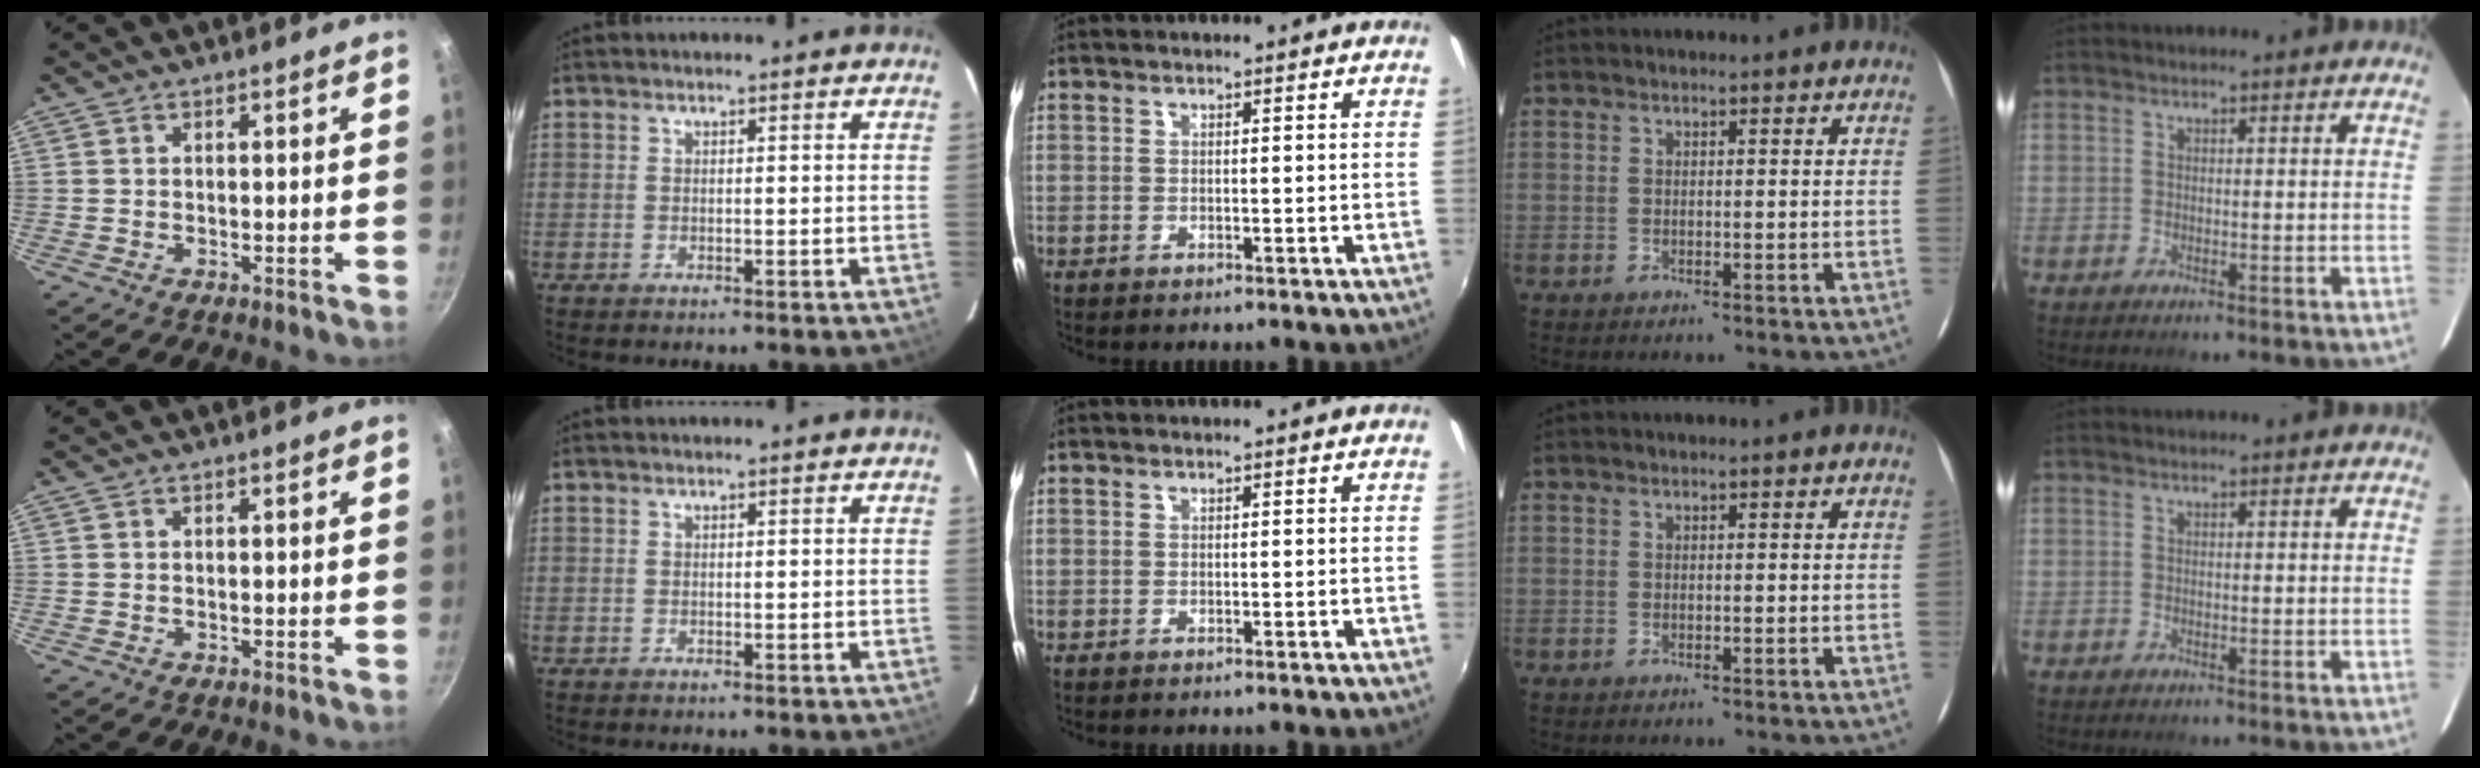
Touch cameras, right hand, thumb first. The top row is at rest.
{}